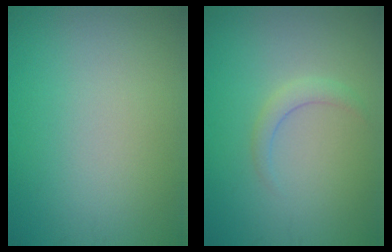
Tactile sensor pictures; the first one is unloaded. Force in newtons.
{"total": 1.4, "press": 1.4, "slide": 0.0}